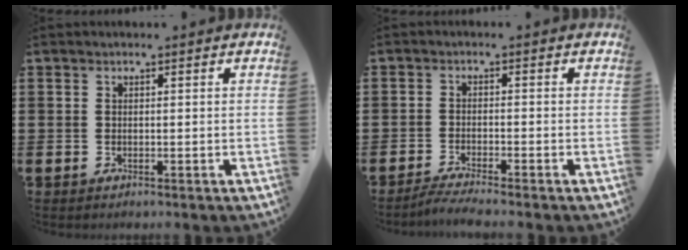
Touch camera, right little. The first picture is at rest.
{"total": 2.0, "force": [-1.7, -0.1, 1.1], "torque": [-0.017, 0.002, -0.032]}